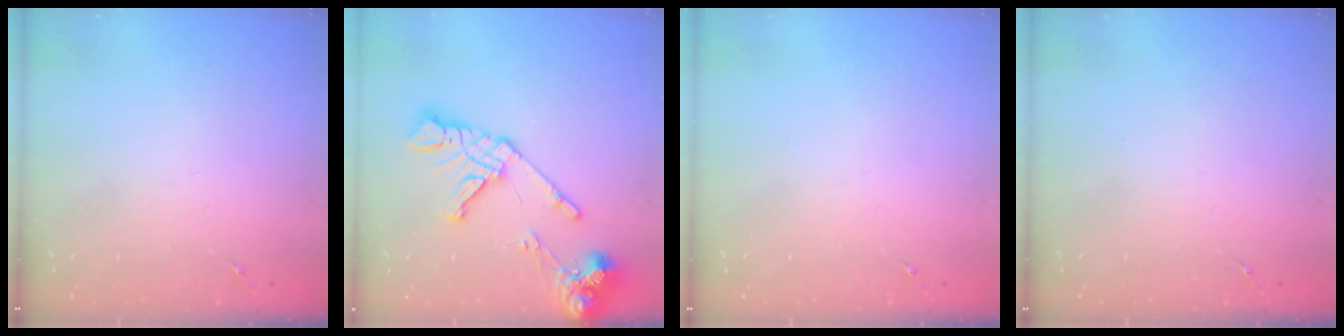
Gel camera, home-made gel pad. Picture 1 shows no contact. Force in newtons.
{"total": 17.0, "press": 16.9, "slide": 2.2}
{"total": 0.0}
{"total": 0.0}